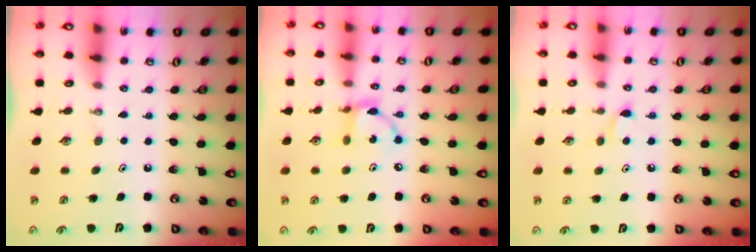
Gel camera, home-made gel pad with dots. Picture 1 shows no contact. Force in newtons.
{"total": 8.2, "press": 8.2, "slide": 0.3}
{"total": 4.8, "press": 4.7, "slide": 0.6}